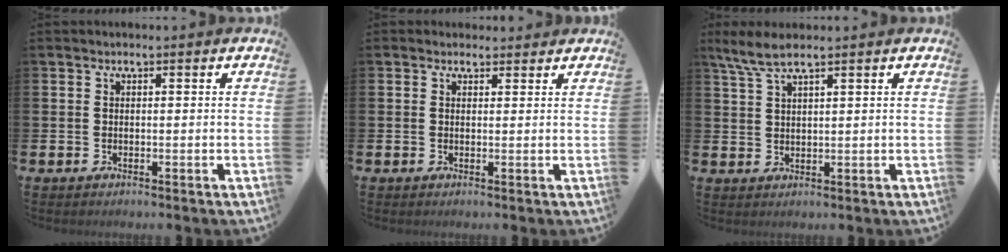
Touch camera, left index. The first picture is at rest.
{"total": 1.4, "force": [1.3, 0.6, 0.0], "torque": [0.014, -0.002, 0.020]}
{"total": 4.7, "force": [3.7, 0.6, 2.8], "torque": [-0.067, -0.005, 0.068]}